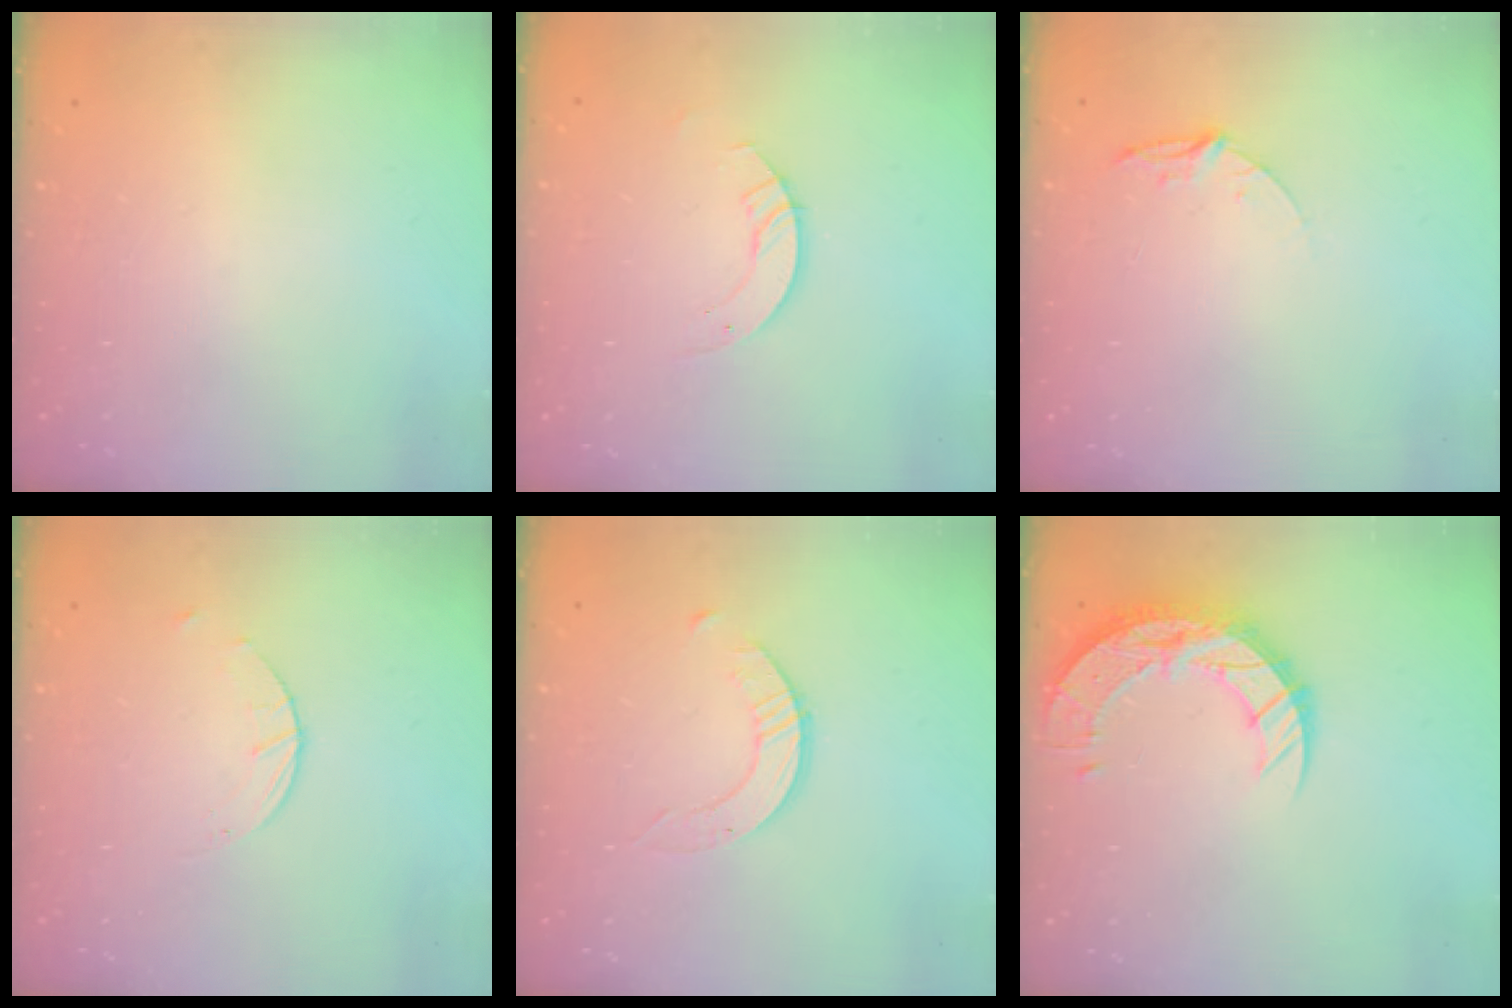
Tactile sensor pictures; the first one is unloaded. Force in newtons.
{"total": 3.5, "press": 3.5, "slide": 0.3}
{"total": 5.3, "press": 5.3, "slide": 0.5}
{"total": 2.6, "press": 2.6, "slide": 0.4}
{"total": 1.6, "press": 1.6, "slide": 0.2}
{"total": 16.5, "press": 16.4, "slide": 1.2}